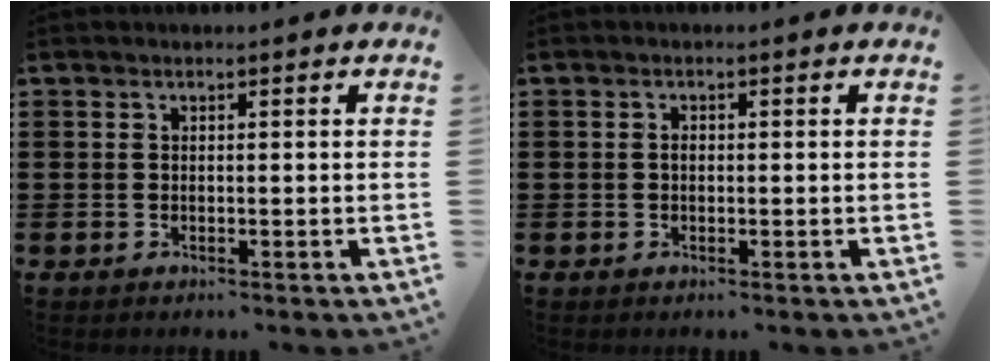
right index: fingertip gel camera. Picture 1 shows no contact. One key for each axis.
{"total": 0.9, "fx": -0.1, "fy": 0.5, "fz": 0.7, "tx": -0.016, "ty": 0.000, "tz": -0.001}